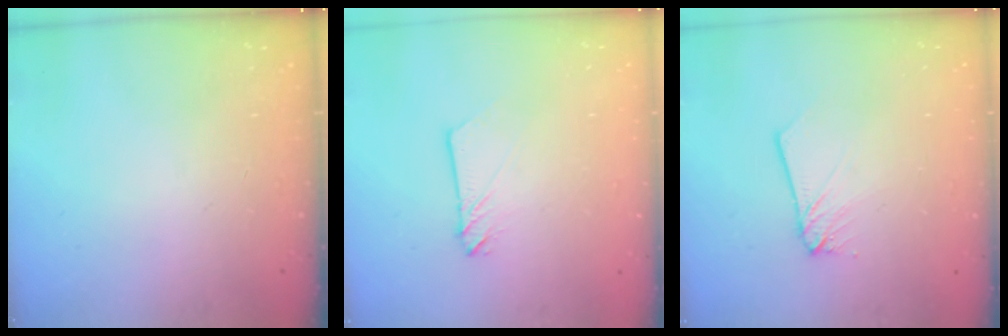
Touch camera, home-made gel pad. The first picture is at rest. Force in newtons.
{"total": 2.4, "press": 2.4, "slide": 0.2}
{"total": 3.1, "press": 3.0, "slide": 0.3}